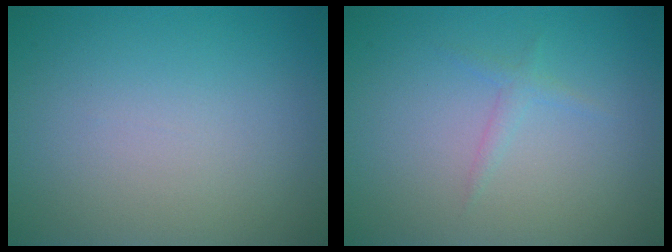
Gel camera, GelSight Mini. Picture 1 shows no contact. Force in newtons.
{"total": 0.9, "press": 0.9, "slide": 0.1}